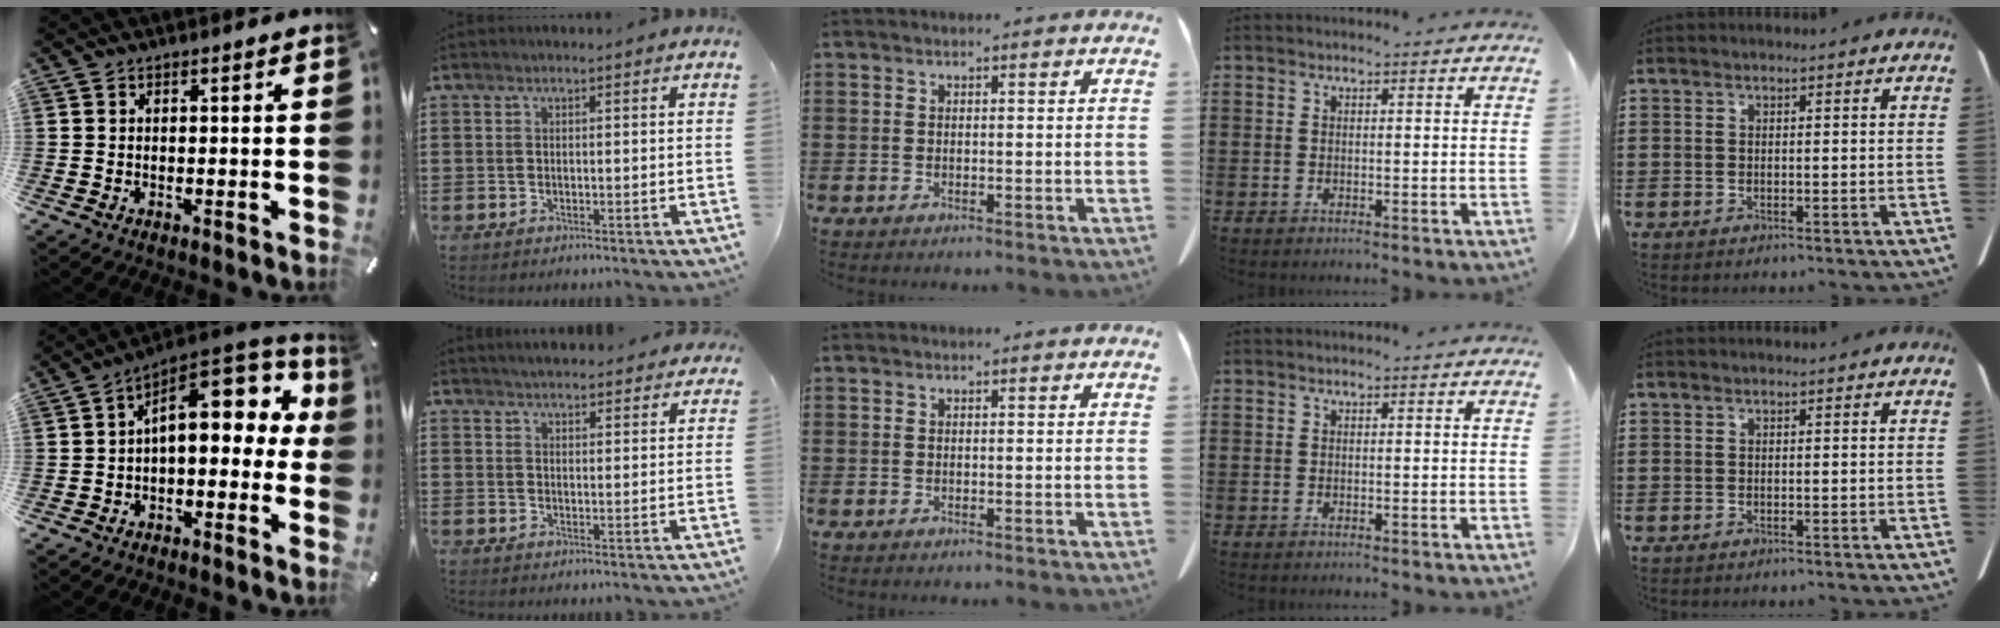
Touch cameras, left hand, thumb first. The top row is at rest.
{"thumb": {"total": 14.5, "force": [4.7, 7.7, 11.4], "torque": [-0.151, -0.038, 0.078]}, "index": {"total": 3.0, "force": [3.0, 0.2, 0.2], "torque": [-0.012, -0.007, 0.057]}}